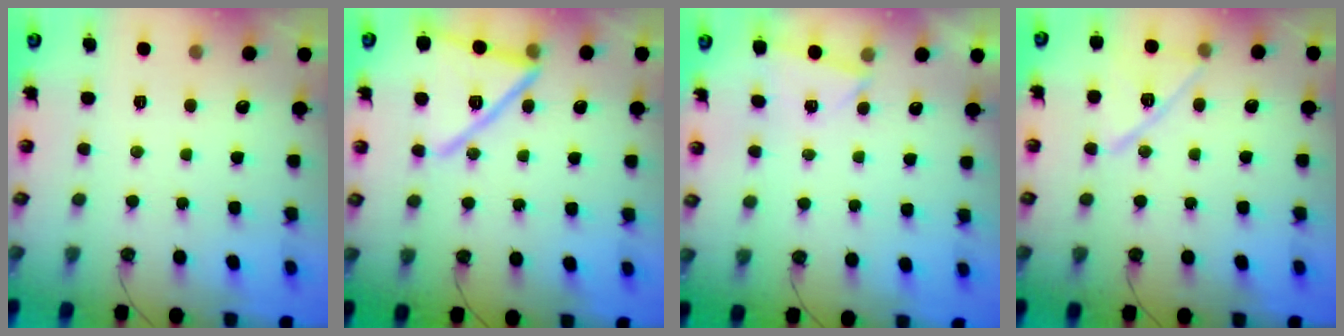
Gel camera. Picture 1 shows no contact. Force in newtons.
{"total": 15.5, "press": 14.2, "slide": 6.4}
{"total": 2.8, "press": 1.9, "slide": 2.0}
{"total": 12.3, "press": 12.2, "slide": 1.6}